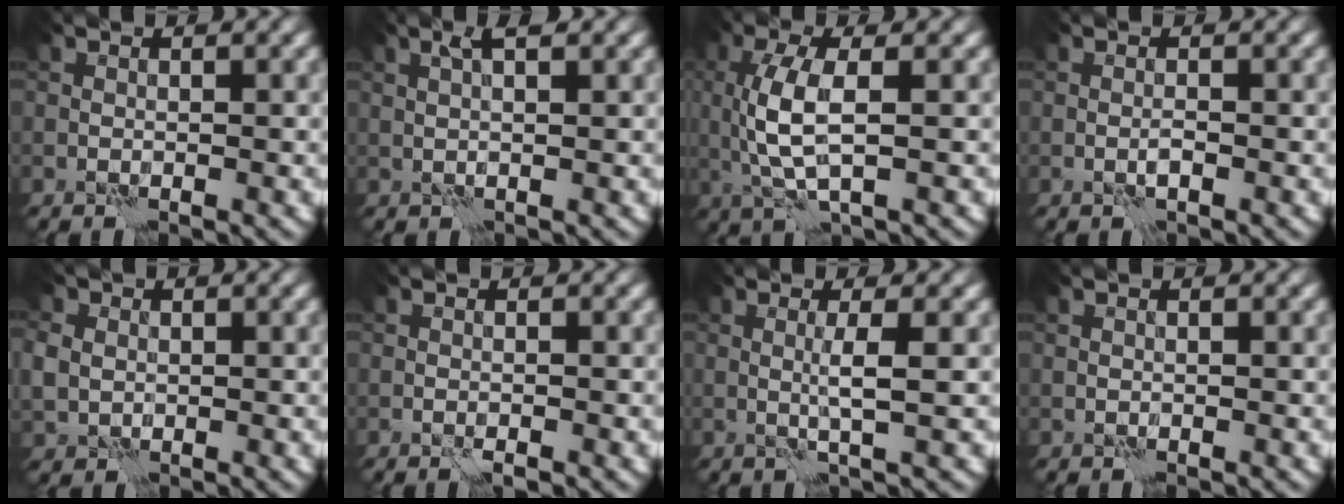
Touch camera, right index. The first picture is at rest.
{"total": 1.9, "force": [1.1, 0.3, 1.6], "torque": [-0.026, 0.004, 0.020]}
{"total": 4.9, "force": [0.4, 1.8, 4.5], "torque": [-0.108, 0.002, 0.010]}
{"total": 0.7, "force": [-0.4, 0.1, 0.6], "torque": [-0.011, 0.002, -0.008]}
{"total": 2.7, "force": [0.5, 2.5, 1.0], "torque": [-0.035, 0.012, 0.007]}
{"total": 1.1, "force": [-0.7, 0.2, 0.8], "torque": [-0.012, 0.000, -0.012]}
{"total": 2.2, "force": [0.2, 0.3, 2.2], "torque": [-0.041, 0.003, 0.000]}
{"total": 0.0}